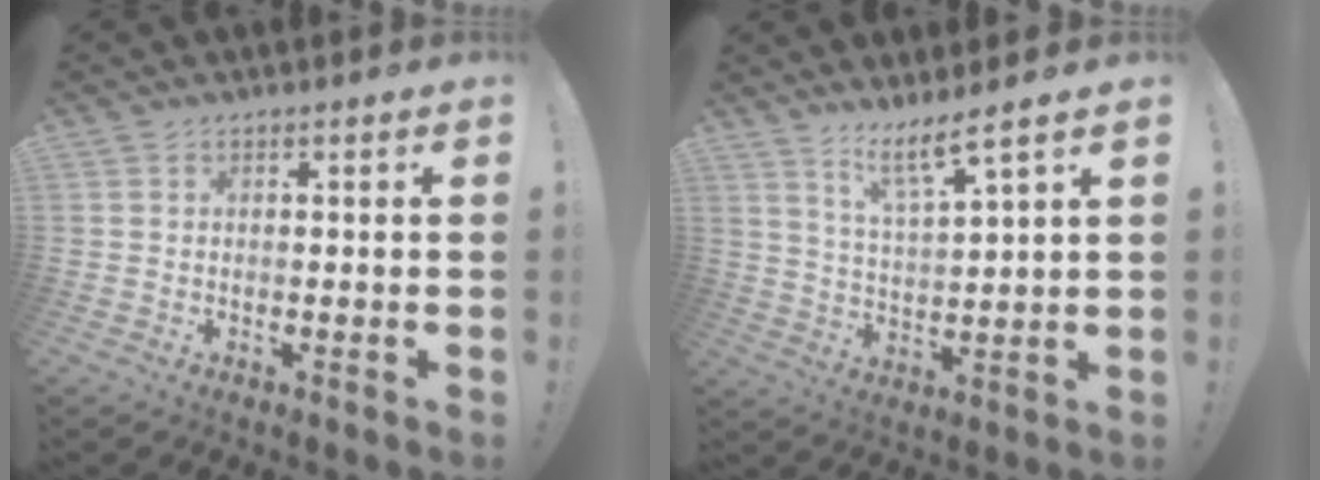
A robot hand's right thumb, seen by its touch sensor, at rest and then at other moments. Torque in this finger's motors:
{"motor_torque": [-0.83, 0.65, 0.24, 0.68, 0.07]}